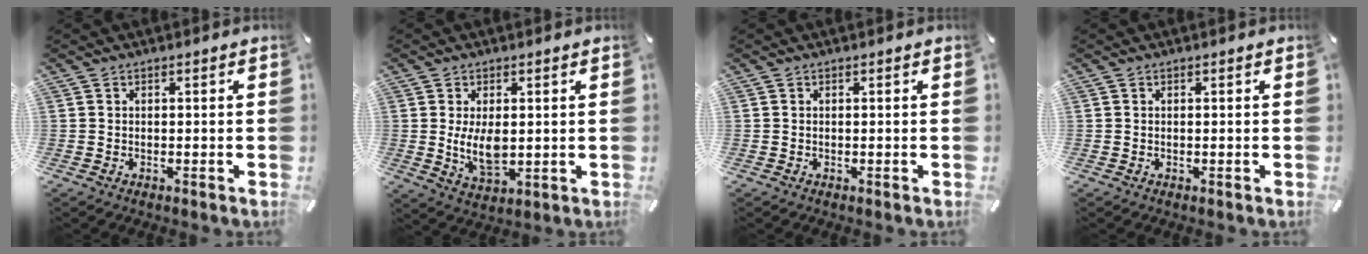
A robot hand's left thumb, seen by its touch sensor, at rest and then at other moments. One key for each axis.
{"total": 7.4, "fx": 0.5, "fy": 4.3, "fz": 6.0, "tx": -0.123, "ty": -0.008, "tz": 0.004}
{"total": 0.0}
{"total": 0.0}